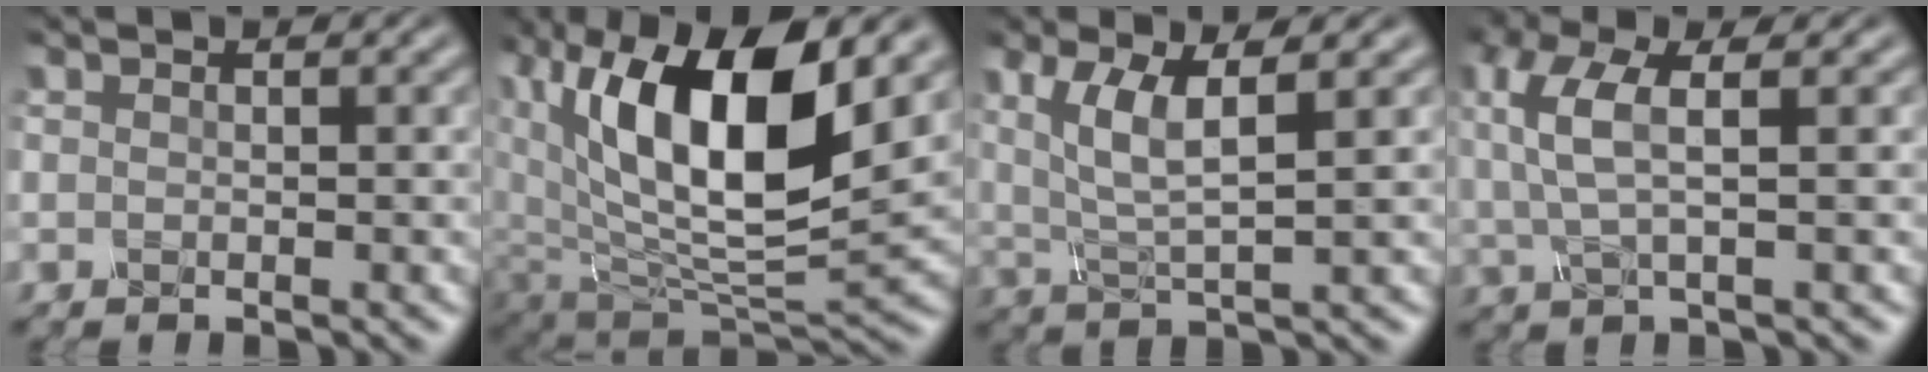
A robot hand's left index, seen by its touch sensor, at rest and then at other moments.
{"total": 13.5, "force": [4.5, 7.0, 10.6], "torque": [-0.173, -0.003, 0.084]}
{"total": 5.3, "force": [1.6, 1.6, 4.9], "torque": [-0.104, -0.003, 0.034]}
{"total": 4.6, "force": [1.0, 1.7, 4.1], "torque": [-0.104, 0.003, 0.019]}